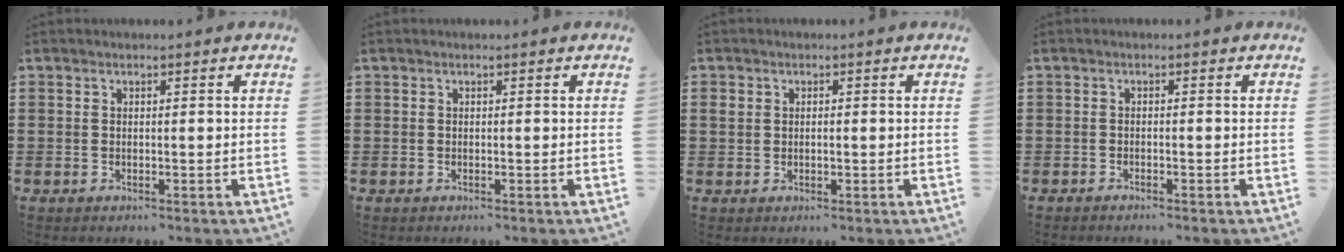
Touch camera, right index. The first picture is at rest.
{"total": 0.0}
{"total": 1.2, "force": [0.1, 0.9, 0.8], "torque": [-0.017, 0.007, 0.001]}
{"total": 0.8, "force": [-0.7, -0.1, 0.2], "torque": [-0.005, -0.002, -0.015]}